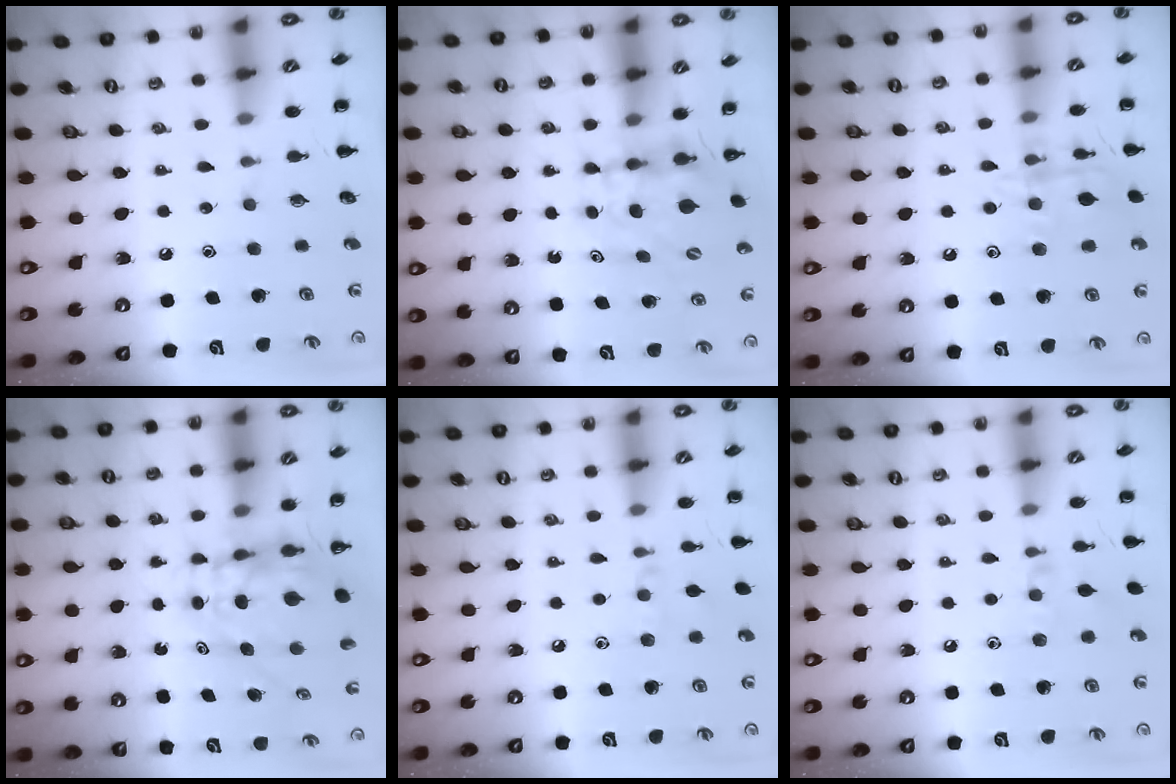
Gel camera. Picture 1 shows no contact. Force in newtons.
{"total": 5.0, "press": 5.0, "slide": 0.4}
{"total": 11.8, "press": 11.7, "slide": 0.7}
{"total": 6.0, "press": 5.8, "slide": 1.3}
{"total": 5.0, "press": 4.7, "slide": 1.6}
{"total": 6.4, "press": 6.1, "slide": 1.8}